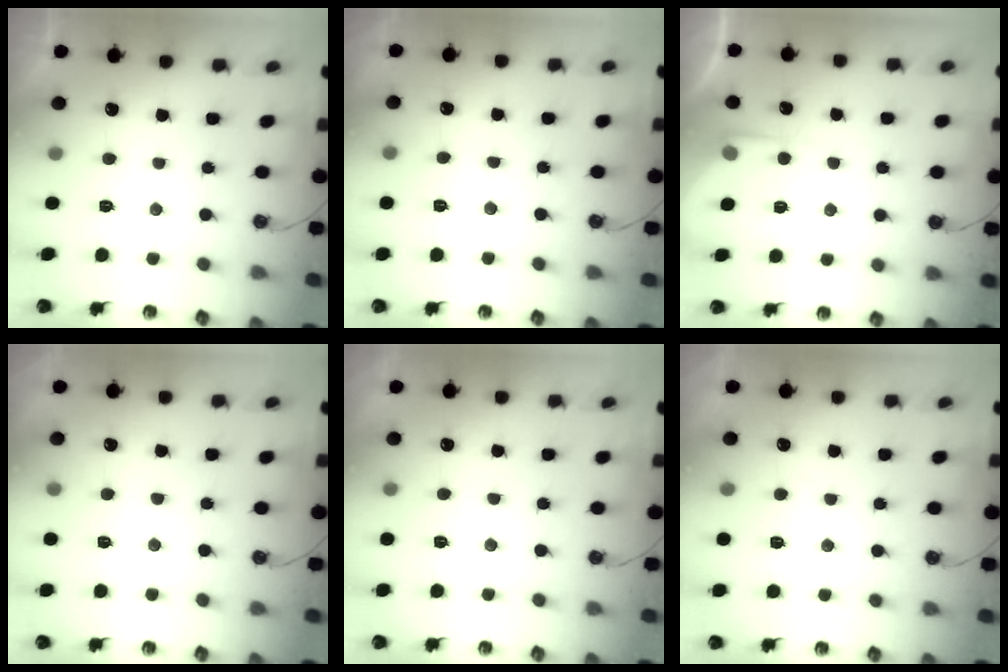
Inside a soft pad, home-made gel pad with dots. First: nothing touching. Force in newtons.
{"total": 4.6, "press": 4.6, "slide": 0.7}
{"total": 4.5, "press": 4.4, "slide": 0.6}
{"total": 2.7, "press": 2.6, "slide": 0.5}
{"total": 4.1, "press": 4.0, "slide": 0.8}
{"total": 4.2, "press": 4.2, "slide": 0.4}